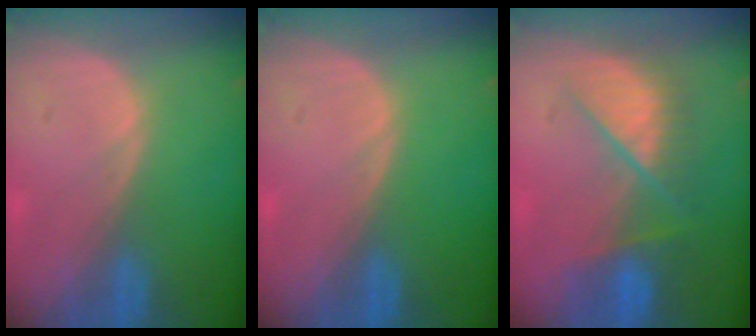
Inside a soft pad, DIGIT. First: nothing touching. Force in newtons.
{"total": 0.0}
{"total": 7.3, "press": 7.3, "slide": 0.5}